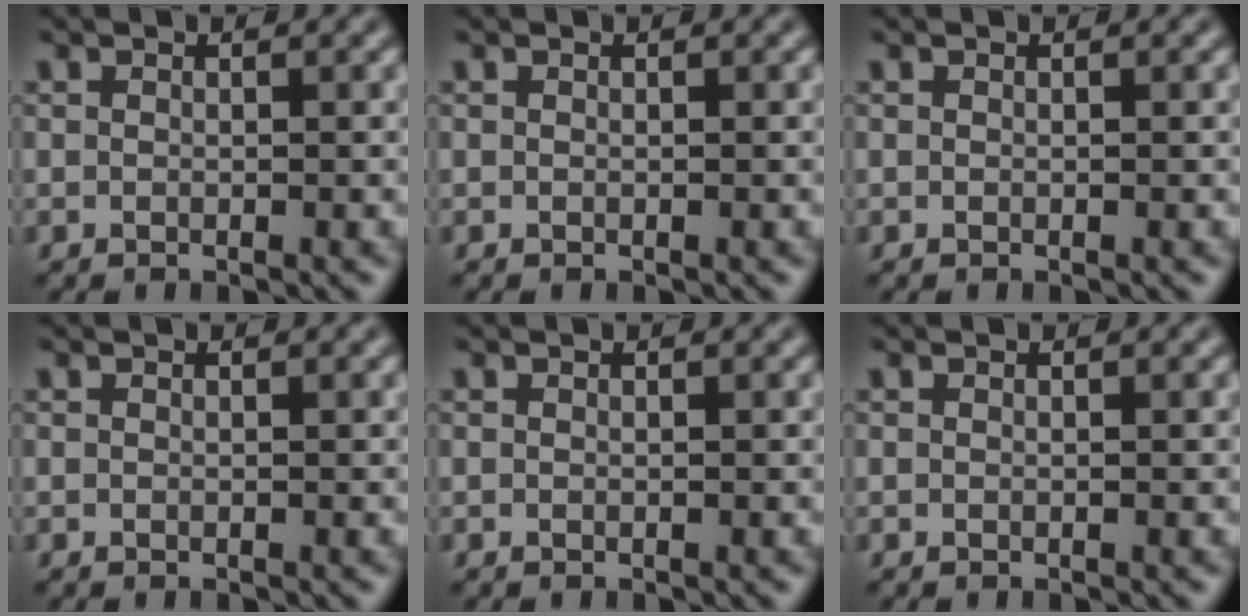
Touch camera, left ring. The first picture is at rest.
{"total": 0.0}
{"total": 0.0}
{"total": 0.0}
{"total": 0.0}
{"total": 0.0}